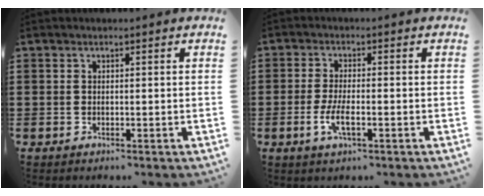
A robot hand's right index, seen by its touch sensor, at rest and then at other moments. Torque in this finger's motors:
{"motor_torque": [1.65, 0.49, 0.47, 0.10]}